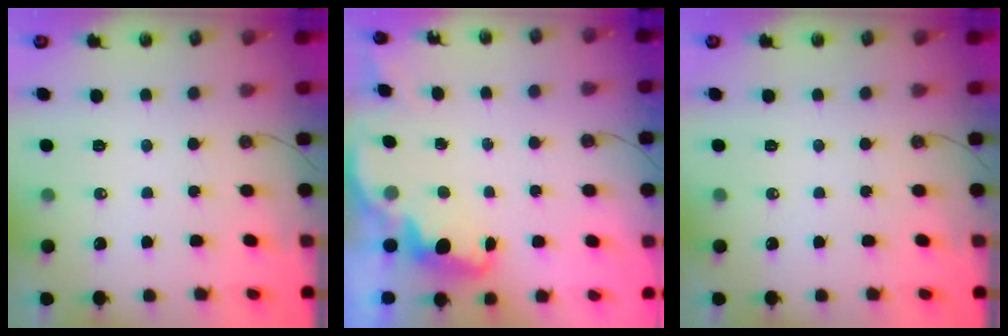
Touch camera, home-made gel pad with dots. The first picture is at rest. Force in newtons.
{"total": 2.5, "press": 2.4, "slide": 0.6}
{"total": 0.0}